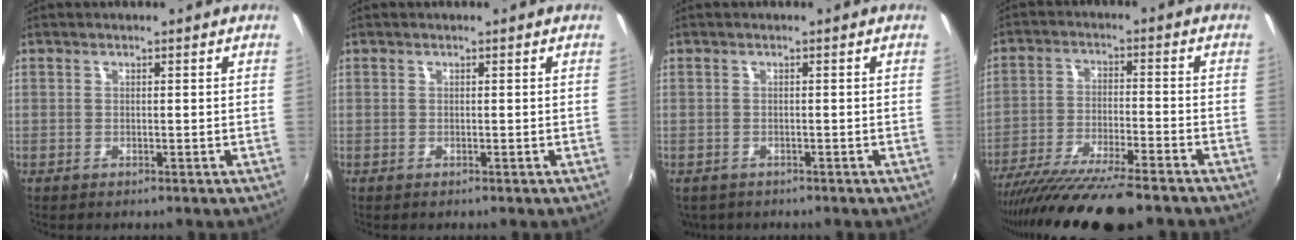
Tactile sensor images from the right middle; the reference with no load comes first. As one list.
[{"total": 0.0}, {"total": 3.4, "force": [-2.2, 2.2, 1.4], "torque": [-0.034, -0.014, -0.029]}, {"total": 16.2, "force": [-13.5, 1.3, 8.9], "torque": [-0.177, -0.045, -0.229]}]